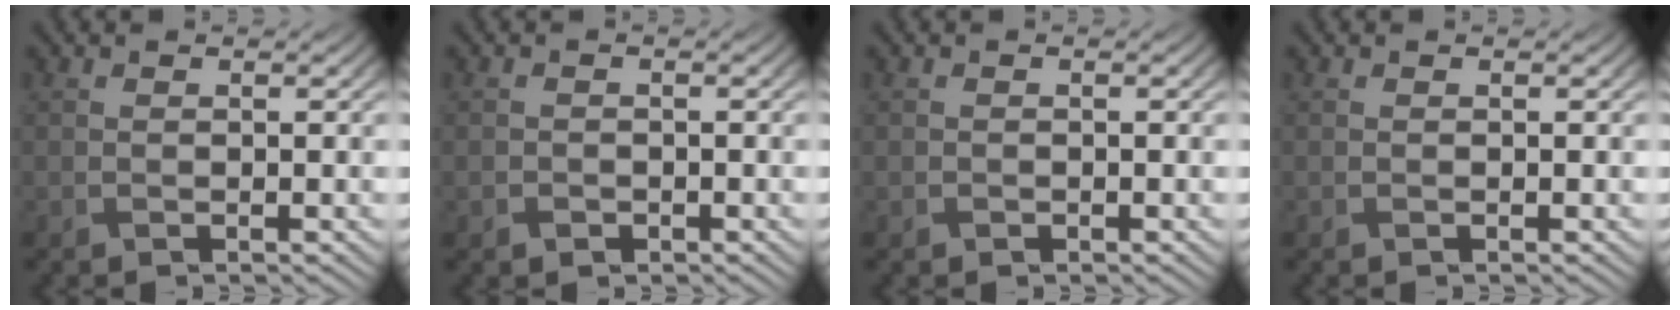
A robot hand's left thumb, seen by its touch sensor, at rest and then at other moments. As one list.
[{"total": 1.1, "force": [-0.6, 0.9, 0.2], "torque": [0.001, -0.003, -0.012]}, {"total": 0.5, "force": [-0.3, 0.5, 0.0], "torque": [0.002, -0.005, -0.005]}, {"total": 0.0}]